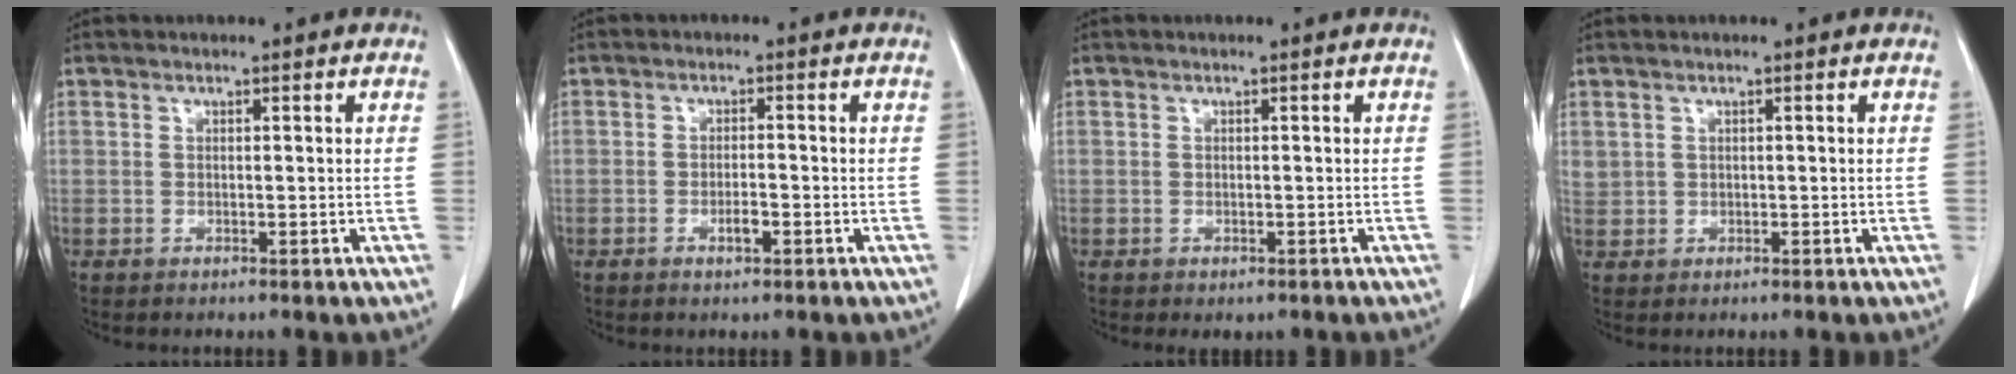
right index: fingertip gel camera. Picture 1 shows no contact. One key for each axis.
{"total": 2.3, "fx": -1.0, "fy": 0.6, "fz": 1.9, "tx": -0.032, "ty": 0.000, "tz": -0.015}
{"total": 1.3, "fx": -0.7, "fy": 1.0, "fz": 0.4, "tx": -0.004, "ty": 0.002, "tz": -0.005}
{"total": 1.6, "fx": 0.7, "fy": 1.4, "fz": 0.3, "tx": -0.003, "ty": 0.010, "tz": 0.017}